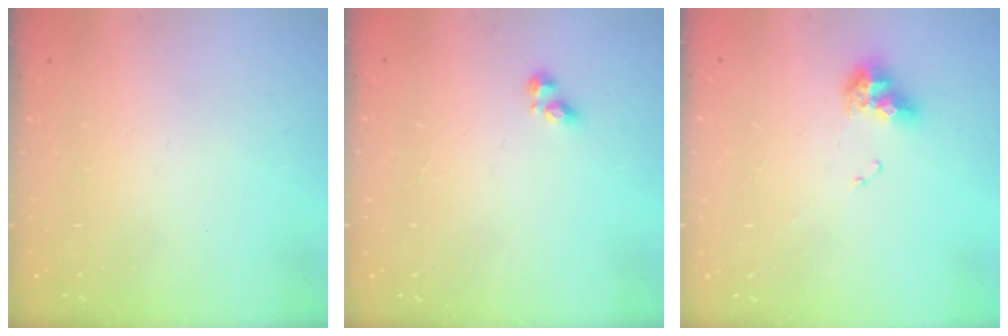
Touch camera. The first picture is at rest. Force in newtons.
{"total": 3.0, "press": 2.9, "slide": 0.6}
{"total": 9.5, "press": 9.5, "slide": 1.0}